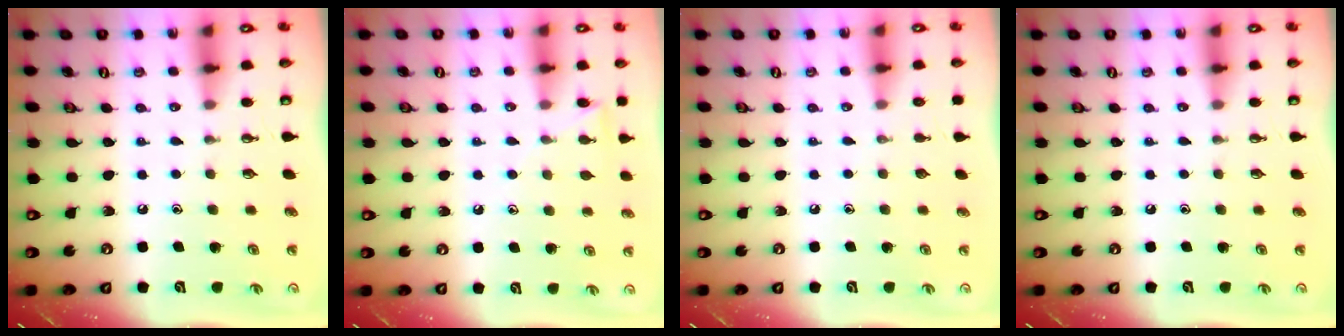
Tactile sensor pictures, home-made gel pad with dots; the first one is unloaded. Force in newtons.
{"total": 6.5, "press": 6.5, "slide": 0.6}
{"total": 0.0}
{"total": 0.0}